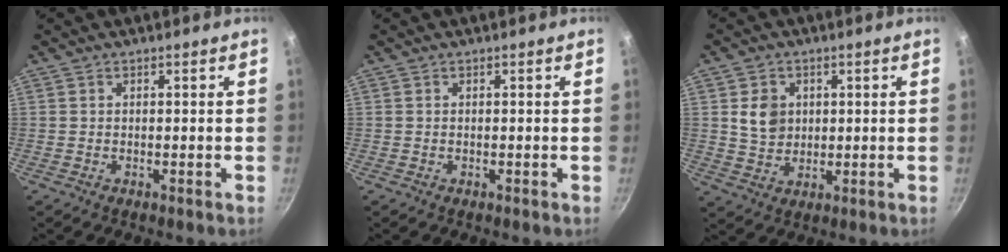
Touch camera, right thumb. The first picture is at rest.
{"total": 0.0}
{"total": 6.5, "force": [1.4, 5.4, 3.3], "torque": [-0.035, -0.006, 0.029]}